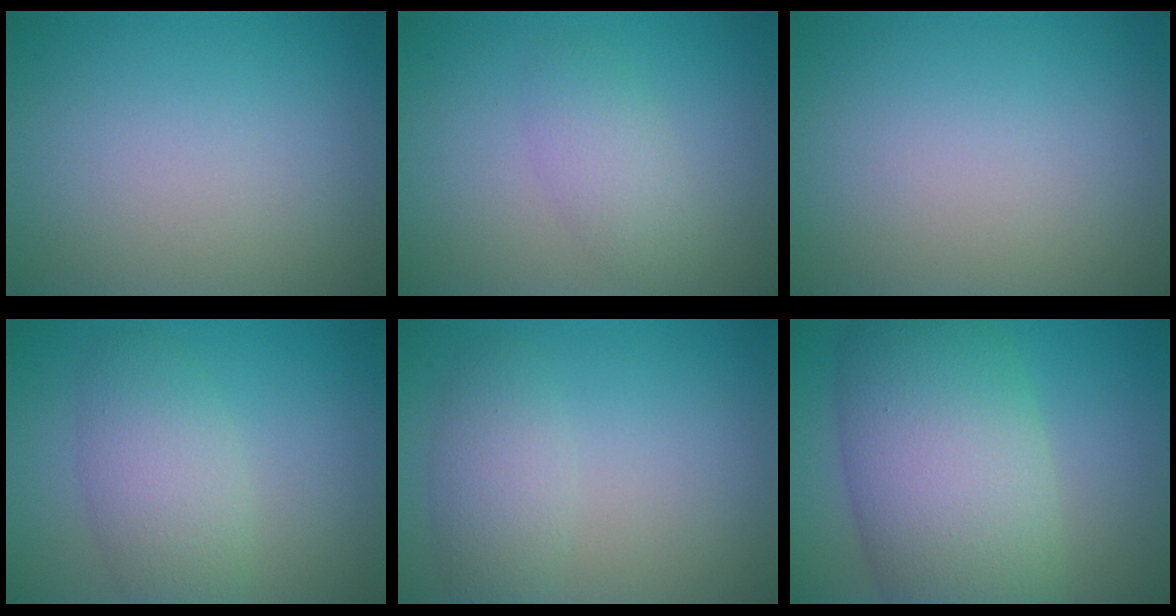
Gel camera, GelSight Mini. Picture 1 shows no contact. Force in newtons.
{"total": 2.5, "press": 2.5, "slide": 0.0}
{"total": 0.0}
{"total": 4.3, "press": 4.3, "slide": 0.1}
{"total": 2.7, "press": 2.7, "slide": 0.2}
{"total": 11.8, "press": 11.8, "slide": 0.5}